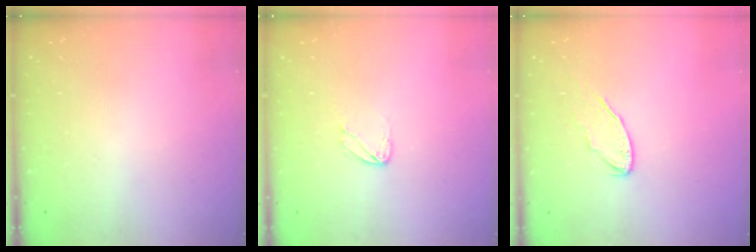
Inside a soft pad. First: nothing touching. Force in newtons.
{"total": 3.9, "press": 3.8, "slide": 0.3}
{"total": 6.8, "press": 6.8, "slide": 0.6}